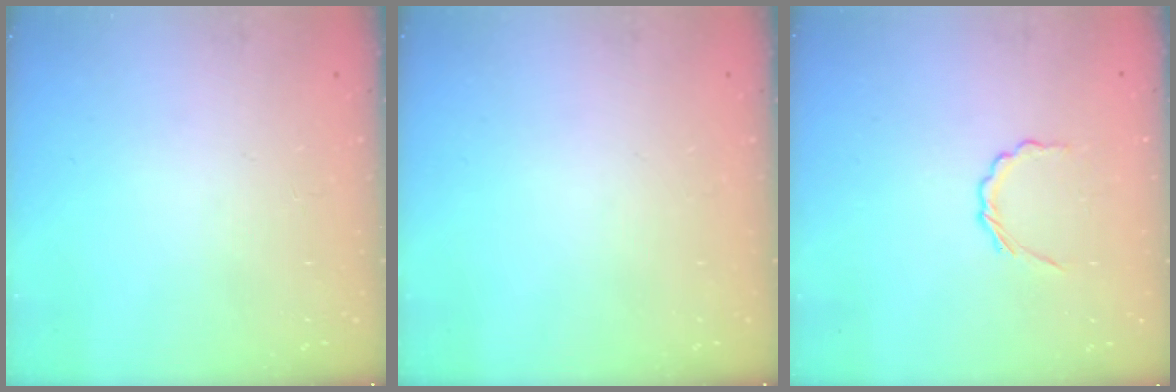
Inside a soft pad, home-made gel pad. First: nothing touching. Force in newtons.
{"total": 0.0}
{"total": 2.6, "press": 2.4, "slide": 1.0}